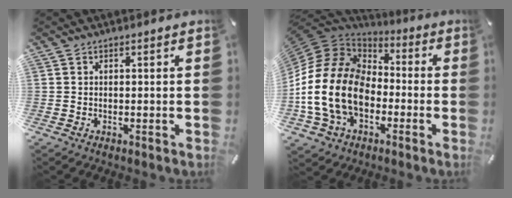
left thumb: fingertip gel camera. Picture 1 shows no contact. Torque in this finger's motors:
{"motor_torque": [1.72, 3.21, 2.77, 0.00, 1.05]}